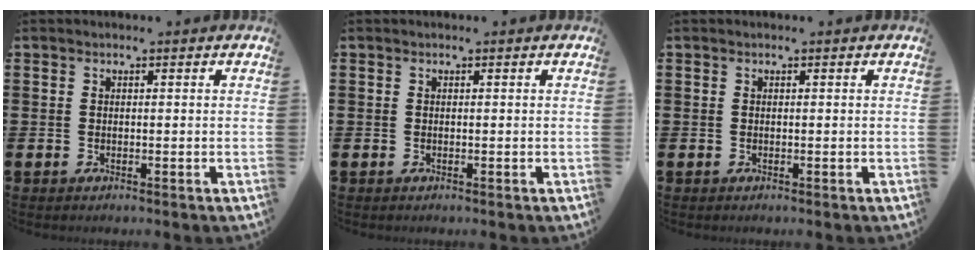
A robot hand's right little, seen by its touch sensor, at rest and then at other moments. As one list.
[{"total": 0.0}, {"total": 0.0}]